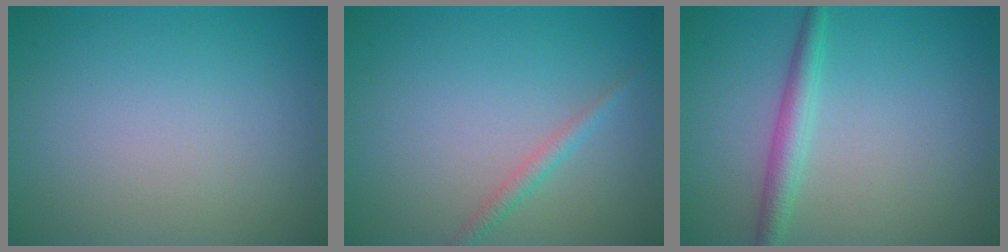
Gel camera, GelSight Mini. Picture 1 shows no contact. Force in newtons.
{"total": 1.4, "press": 1.4, "slide": 0.1}
{"total": 2.4, "press": 2.4, "slide": 0.1}